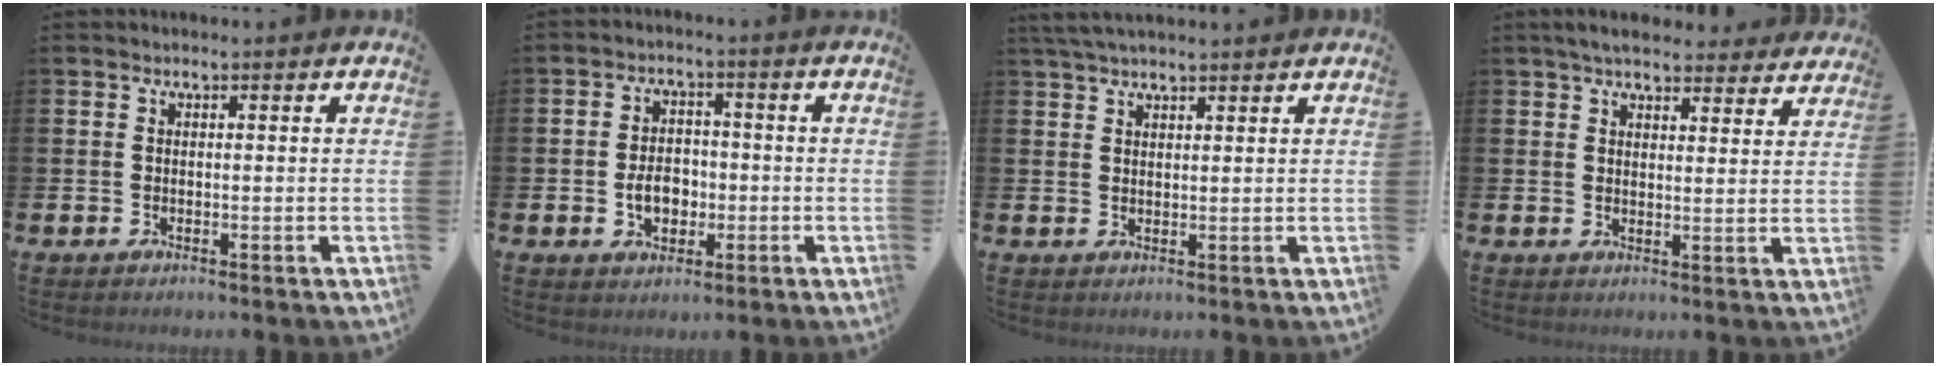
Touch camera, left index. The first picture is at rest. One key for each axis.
{"total": 4.5, "fx": -1.0, "fy": 3.3, "fz": 2.8, "tx": -0.036, "ty": -0.002, "tz": -0.026}
{"total": 3.3, "fx": 2.9, "fy": 0.6, "fz": 1.4, "tx": -0.032, "ty": -0.002, "tz": 0.055}
{"total": 4.9, "fx": 4.6, "fy": 1.2, "fz": 1.3, "tx": -0.028, "ty": -0.019, "tz": 0.081}